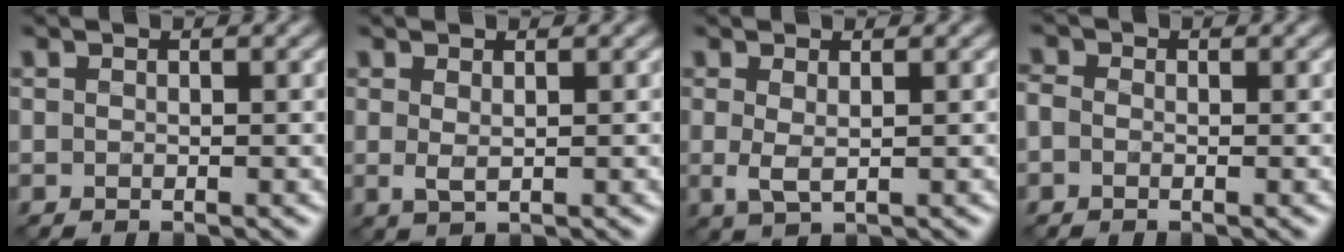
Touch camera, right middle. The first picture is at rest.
{"total": 1.1, "force": [0.3, 0.4, 1.0], "torque": [-0.023, 0.003, 0.006]}
{"total": 1.7, "force": [0.3, 0.7, 1.6], "torque": [-0.037, 0.002, 0.004]}
{"total": 0.9, "force": [-0.4, 0.7, 0.4], "torque": [-0.014, 0.004, -0.011]}